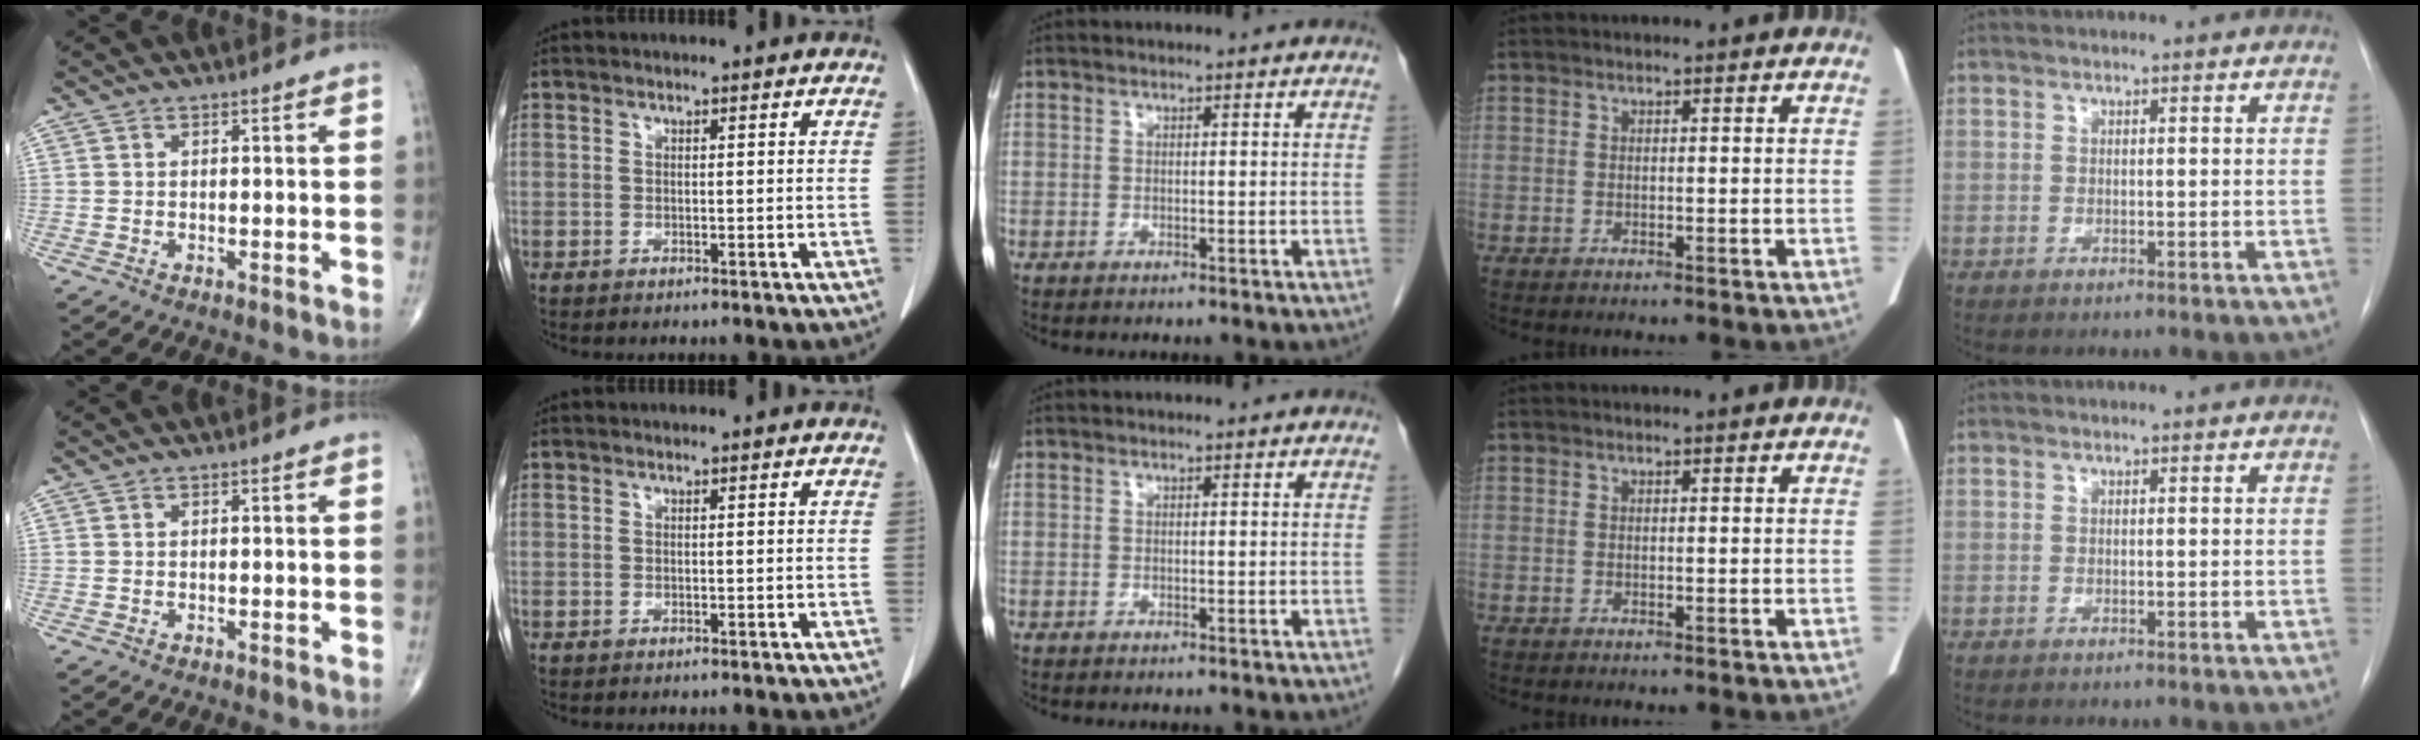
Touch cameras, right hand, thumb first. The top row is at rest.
{}